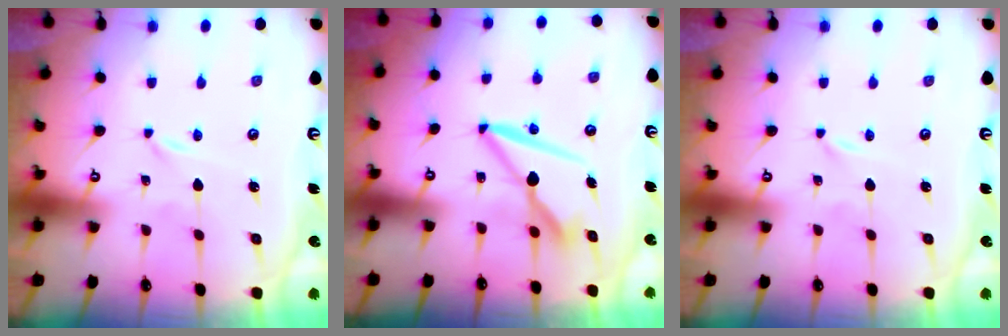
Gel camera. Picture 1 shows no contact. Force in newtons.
{"total": 8.7, "press": 8.6, "slide": 1.5}
{"total": 0.0}